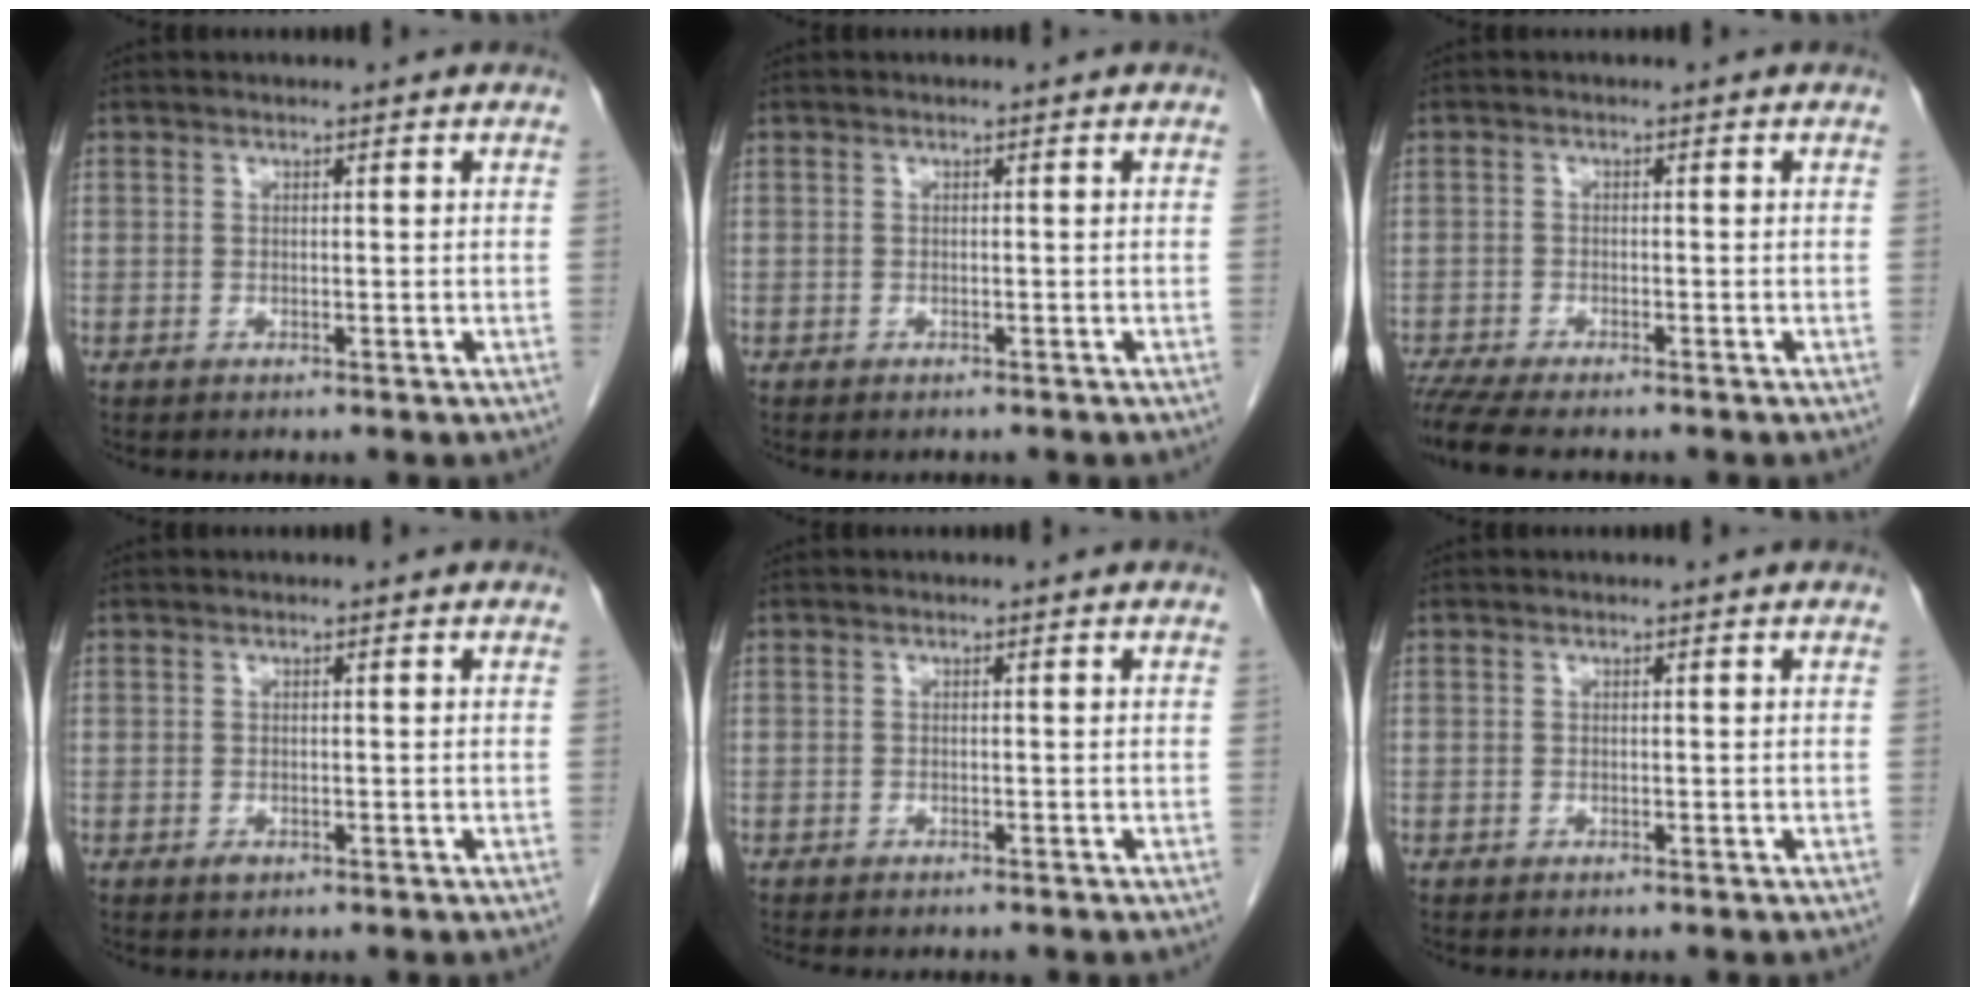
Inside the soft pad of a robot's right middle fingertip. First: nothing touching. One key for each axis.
{"total": 0.7, "fx": -0.6, "fy": 0.2, "fz": 0.1, "tx": -0.007, "ty": -0.001, "tz": -0.010}
{"total": 7.0, "fx": -5.9, "fy": 1.1, "fz": 3.5, "tx": -0.057, "ty": -0.013, "tz": -0.097}
{"total": 0.8, "fx": -0.4, "fy": 0.5, "fz": 0.5, "tx": -0.008, "ty": 0.000, "tz": -0.004}
{"total": 3.9, "fx": -3.4, "fy": 1.1, "fz": 1.5, "tx": -0.017, "ty": -0.006, "tz": -0.042}
{"total": 0.0}